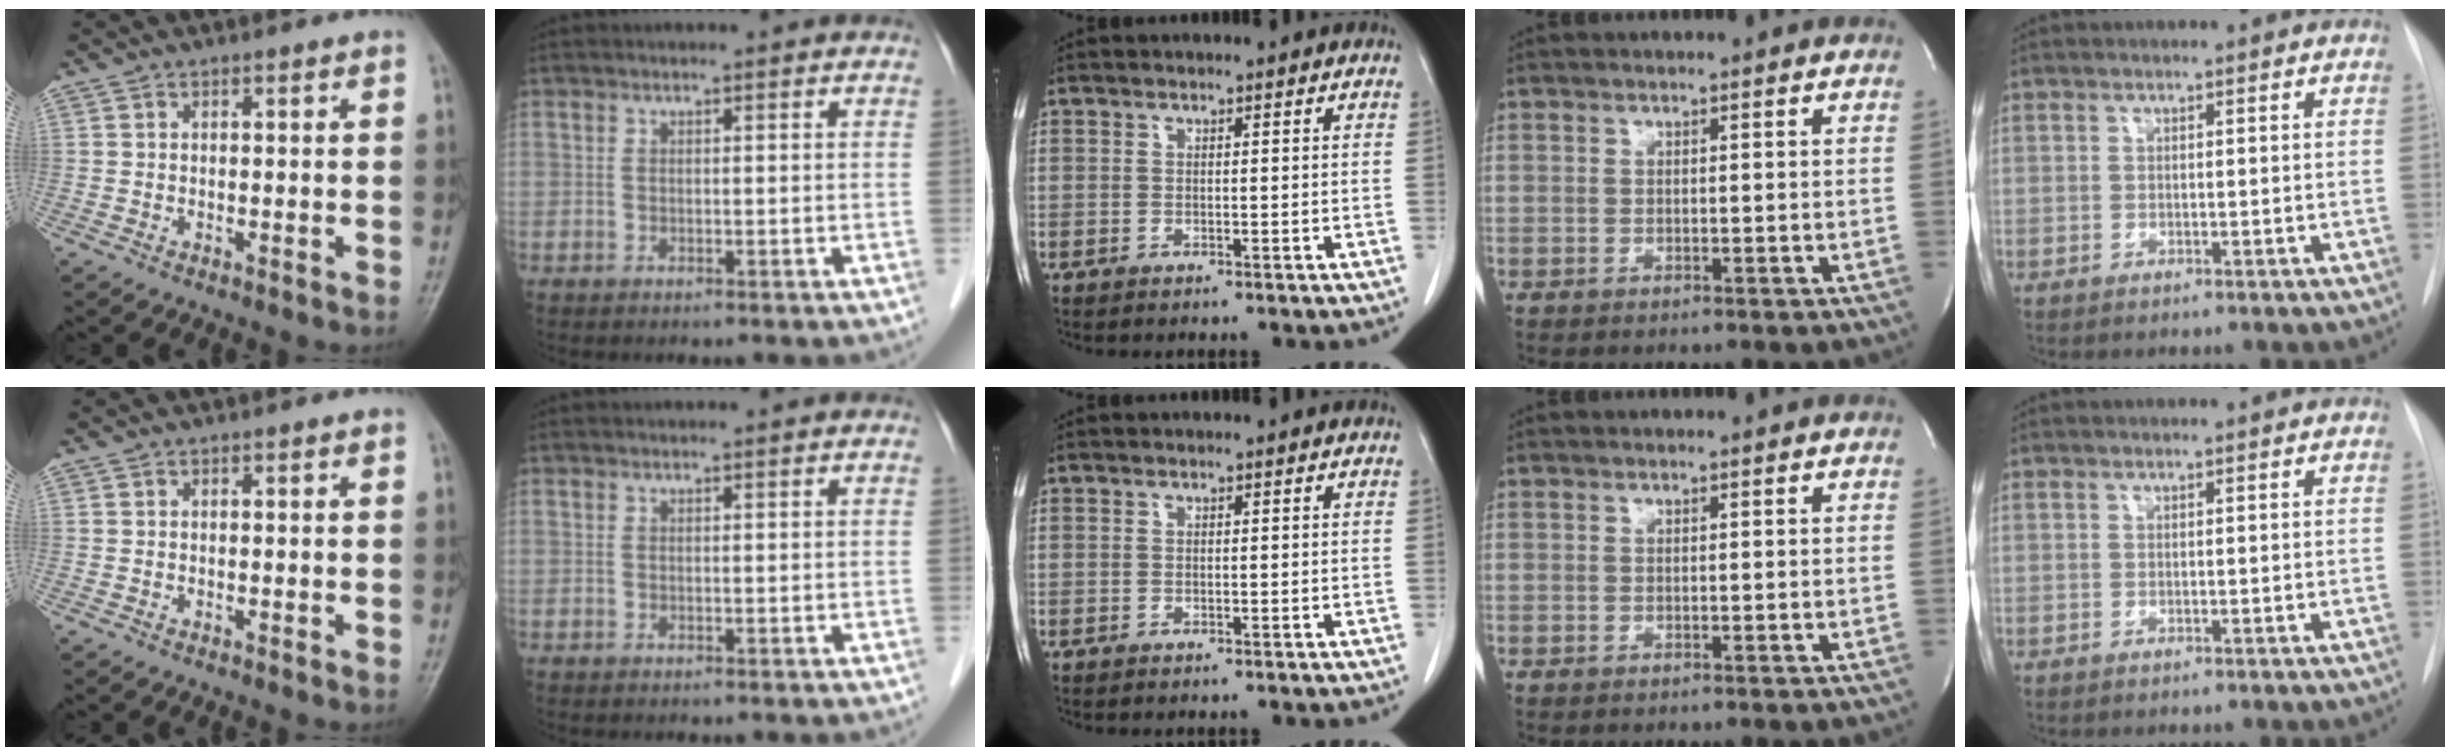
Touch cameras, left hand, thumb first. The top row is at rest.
{}